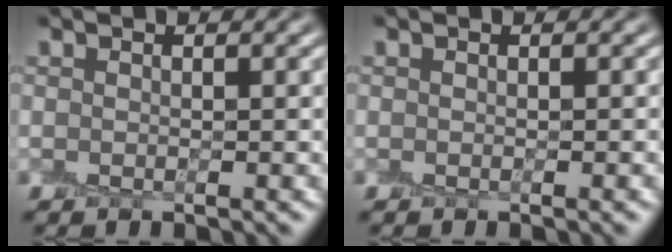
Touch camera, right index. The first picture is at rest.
{"total": 0.6, "force": [-0.3, 0.1, 0.5], "torque": [-0.004, 0.001, -0.004]}